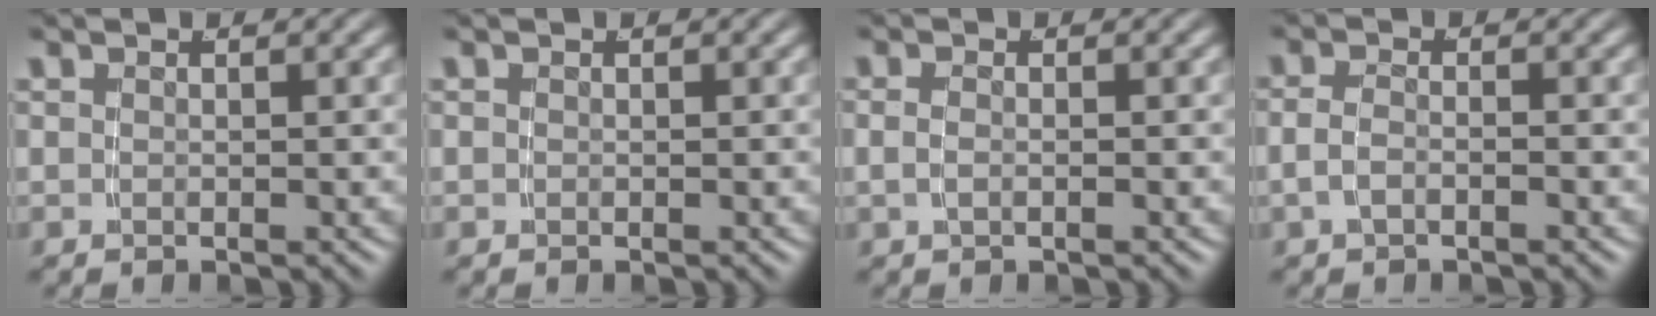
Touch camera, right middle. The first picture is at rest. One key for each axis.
{"total": 0.0}
{"total": 0.9, "fx": -0.3, "fy": 0.1, "fz": 0.9, "tx": -0.023, "ty": -0.007, "tz": 0.000}
{"total": 1.6, "fx": -0.8, "fy": 0.6, "fz": 1.3, "tx": -0.034, "ty": -0.008, "tz": -0.010}